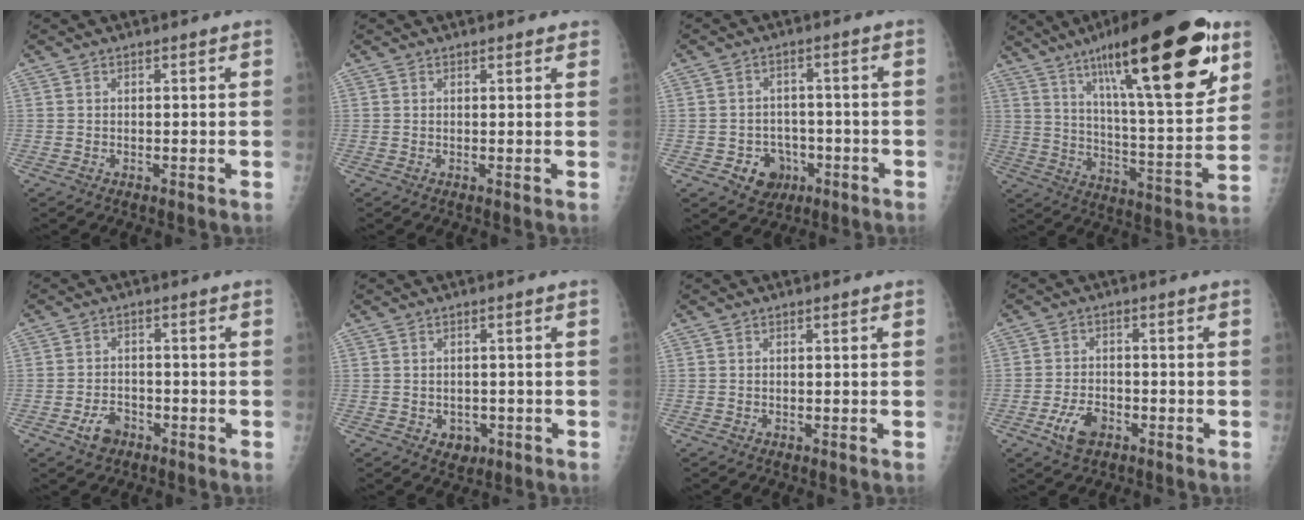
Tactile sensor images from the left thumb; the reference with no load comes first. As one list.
[{"total": 1.4, "force": [1.1, 0.5, 0.6], "torque": [0.001, -0.002, 0.010]}, {"total": 6.9, "force": [-2.8, 5.8, 2.4], "torque": [-0.008, 0.020, -0.033]}, {"total": 29.9, "force": [15.8, 7.5, 24.2], "torque": [-0.354, -0.042, 0.250]}, {"total": 4.6, "force": [-2.6, 3.1, 2.2], "torque": [-0.031, 0.018, -0.042]}, {"total": 3.4, "force": [-1.2, 2.8, 1.6], "torque": [-0.004, 0.003, -0.007]}, {"total": 0.0}, {"total": 5.9, "force": [-2.9, 3.6, 3.7], "torque": [-0.066, 0.014, -0.050]}]